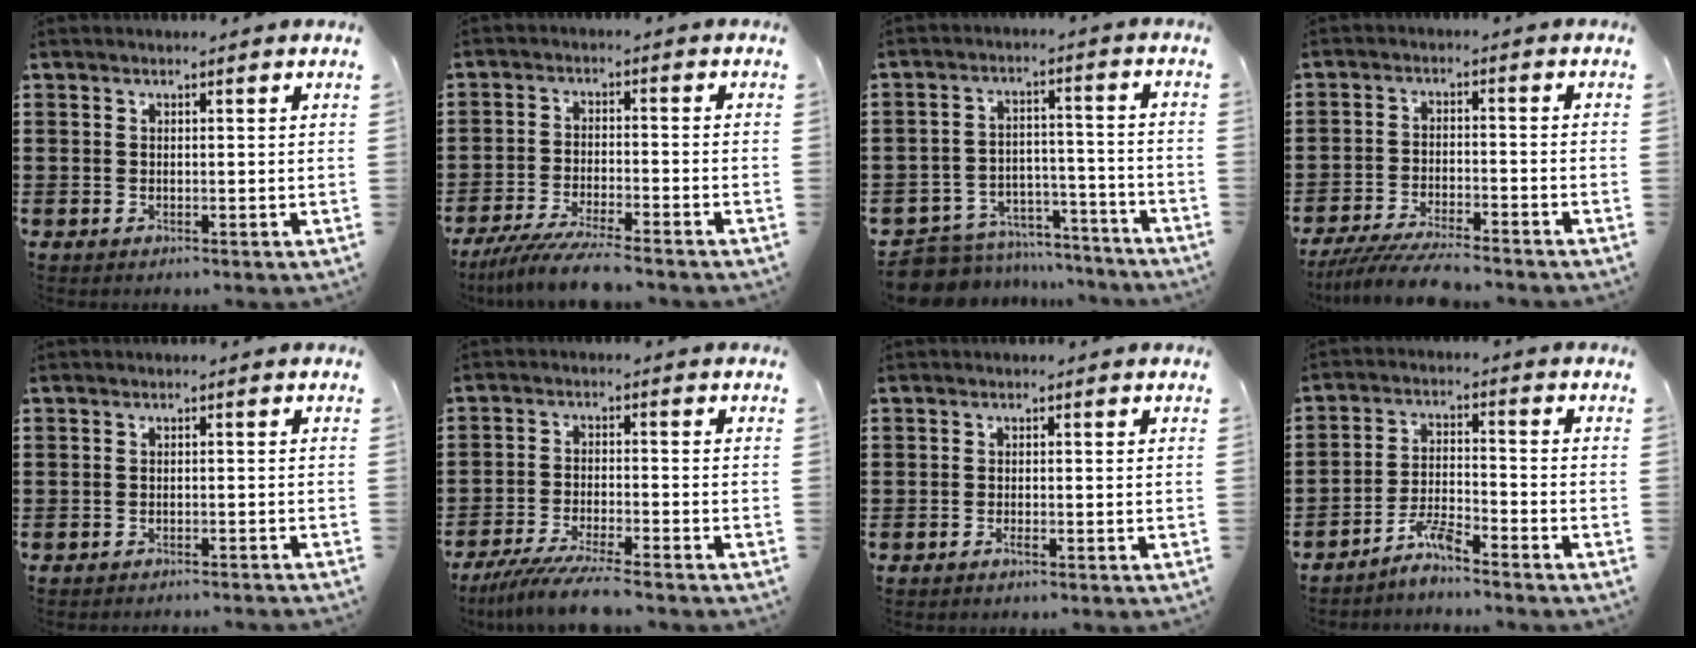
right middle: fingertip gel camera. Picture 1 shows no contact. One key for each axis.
{"total": 6.1, "fx": -5.4, "fy": -0.2, "fz": 2.8, "tx": -0.062, "ty": -0.018, "tz": -0.104}
{"total": 7.2, "fx": -7.0, "fy": 1.7, "fz": 0.5, "tx": -0.015, "ty": 0.019, "tz": -0.140}
{"total": 5.7, "fx": -5.3, "fy": 0.3, "fz": 2.0, "tx": -0.051, "ty": -0.012, "tz": -0.107}
{"total": 1.0, "fx": -1.0, "fy": -0.1, "fz": 0.1, "tx": -0.004, "ty": 0.001, "tz": -0.020}
{"total": 6.1, "fx": -5.4, "fy": -0.2, "fz": 2.7, "tx": -0.061, "ty": -0.018, "tz": -0.105}
{"total": 0.8, "fx": -0.5, "fy": 0.1, "fz": 0.6, "tx": -0.012, "ty": -0.003, "tz": -0.009}
{"total": 4.8, "fx": -4.4, "fy": 0.3, "fz": 2.1, "tx": -0.052, "ty": 0.001, "tz": -0.090}